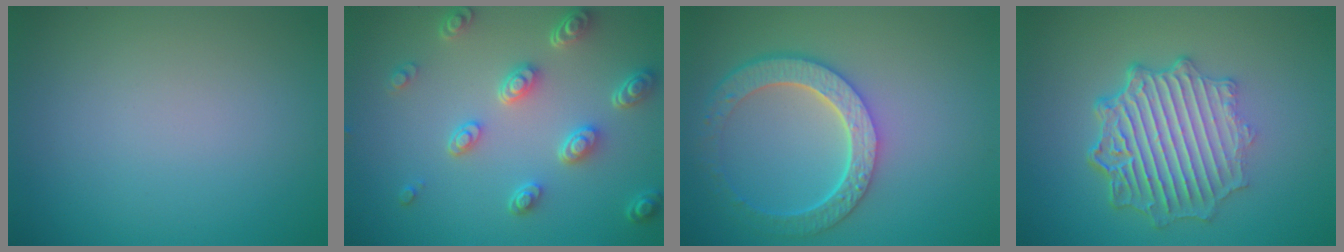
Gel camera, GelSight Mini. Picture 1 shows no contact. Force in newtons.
{"total": 4.9, "press": 3.7, "slide": 3.2}
{"total": 5.8, "press": 4.4, "slide": 3.8}
{"total": 7.1, "press": 5.3, "slide": 4.7}